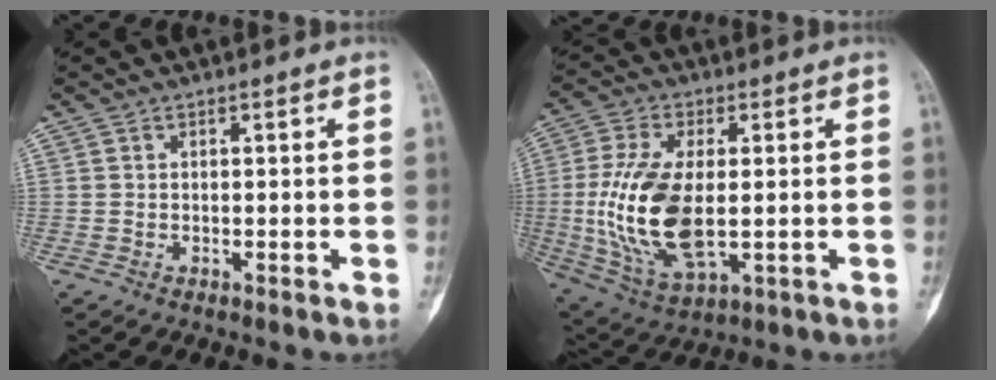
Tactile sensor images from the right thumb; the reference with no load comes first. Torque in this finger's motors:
{"motor_torque": [2.32, 1.83, 1.43, -1.34, 0.60]}